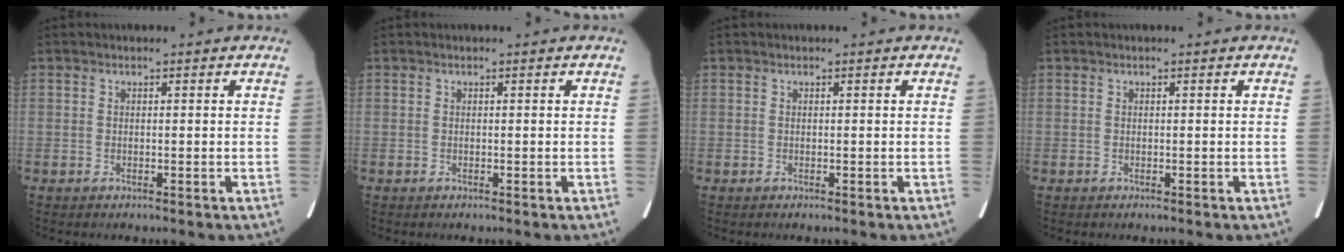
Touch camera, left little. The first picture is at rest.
{"total": 0.0}
{"total": 0.0}
{"total": 0.0}